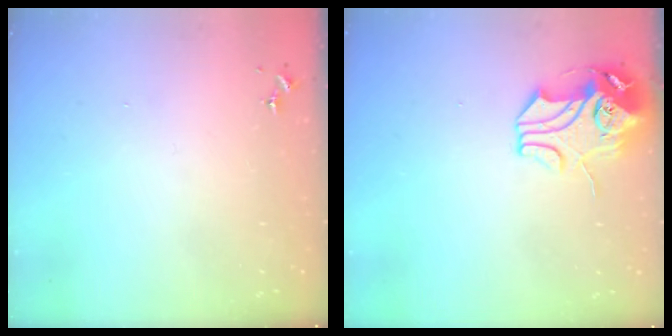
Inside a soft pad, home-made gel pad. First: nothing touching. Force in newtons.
{"total": 10.3, "press": 10.2, "slide": 1.7}